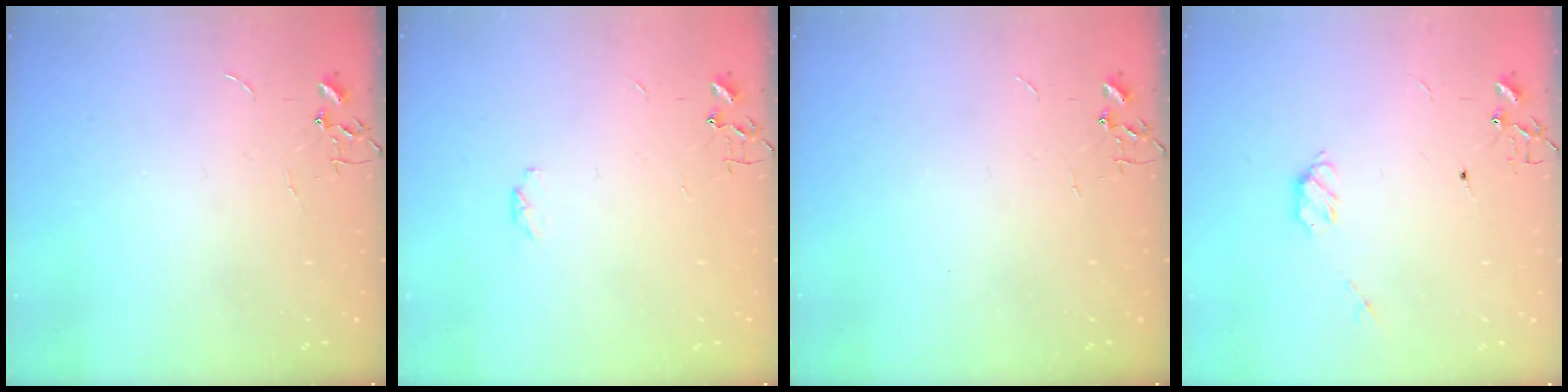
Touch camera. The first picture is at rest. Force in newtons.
{"total": 4.3, "press": 4.1, "slide": 1.5}
{"total": 0.0}
{"total": 5.1, "press": 5.0, "slide": 0.9}